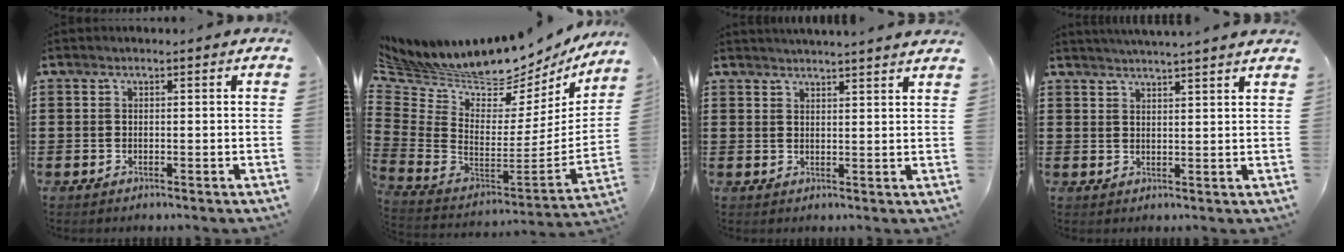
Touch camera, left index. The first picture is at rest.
{"total": 7.1, "force": [6.7, 1.2, 2.0], "torque": [-0.083, -0.073, 0.110]}
{"total": 2.4, "force": [2.3, -0.5, 0.2], "torque": [-0.011, -0.009, 0.043]}
{"total": 2.8, "force": [2.6, -0.7, 0.3], "torque": [-0.014, -0.012, 0.048]}